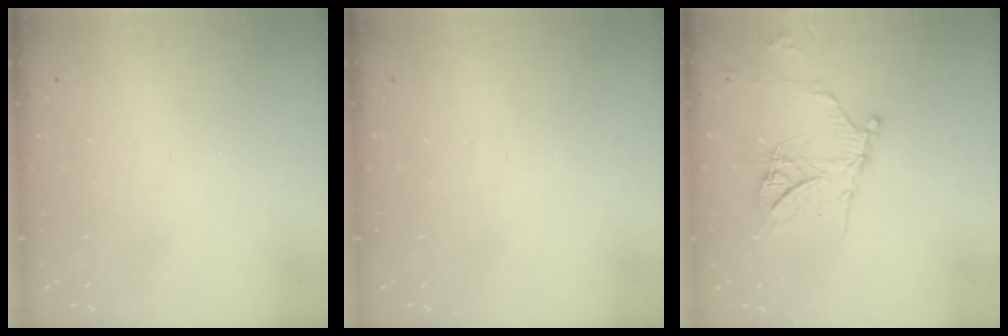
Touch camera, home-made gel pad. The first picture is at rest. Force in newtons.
{"total": 0.0}
{"total": 15.6, "press": 15.5, "slide": 1.4}